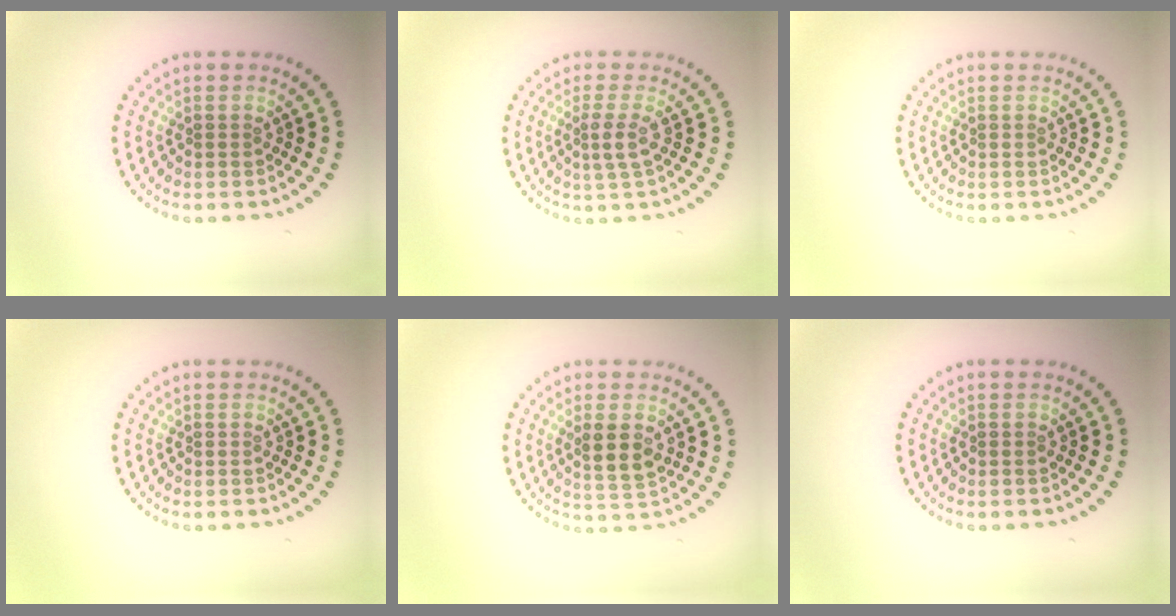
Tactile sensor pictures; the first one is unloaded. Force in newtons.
{"total": 1.8, "press": 1.5, "slide": 1.1}
{"total": 0.0}
{"total": 0.0}
{"total": 3.0, "press": 2.8, "slide": 1.0}
{"total": 0.0}